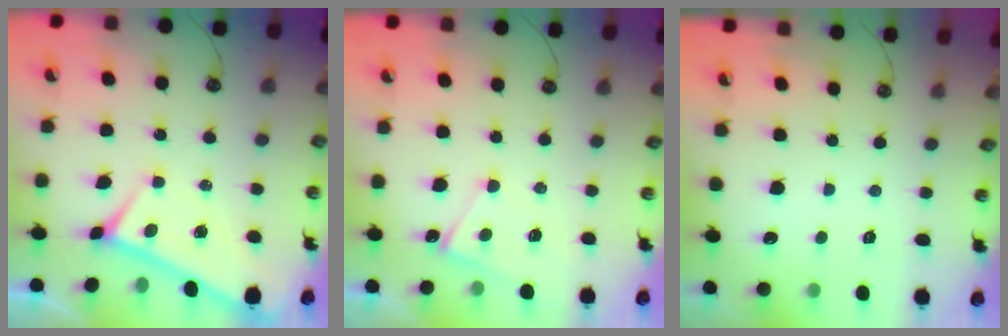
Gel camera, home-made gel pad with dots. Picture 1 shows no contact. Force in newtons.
{"total": 3.3, "press": 3.3, "slide": 0.3}
{"total": 0.0}